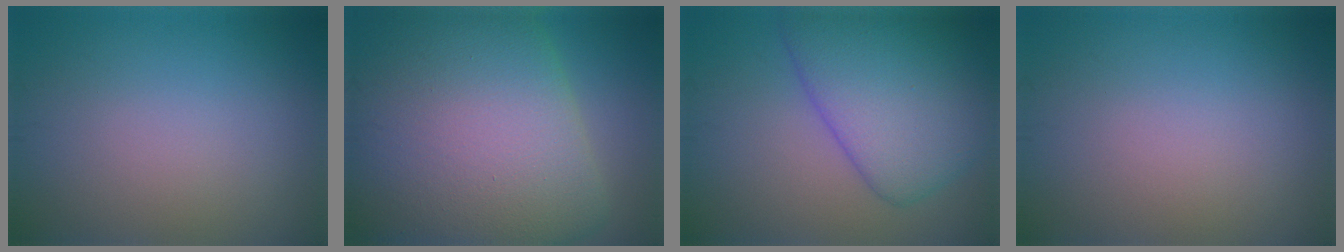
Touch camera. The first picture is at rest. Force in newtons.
{"total": 19.7, "press": 19.7, "slide": 0.4}
{"total": 7.8, "press": 7.8, "slide": 0.5}
{"total": 0.0}